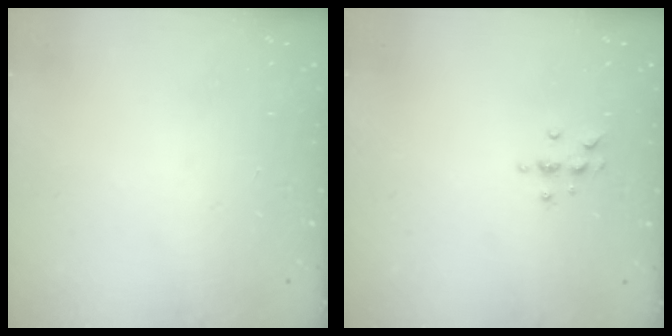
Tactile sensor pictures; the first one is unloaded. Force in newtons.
{"total": 5.6, "press": 5.5, "slide": 0.7}